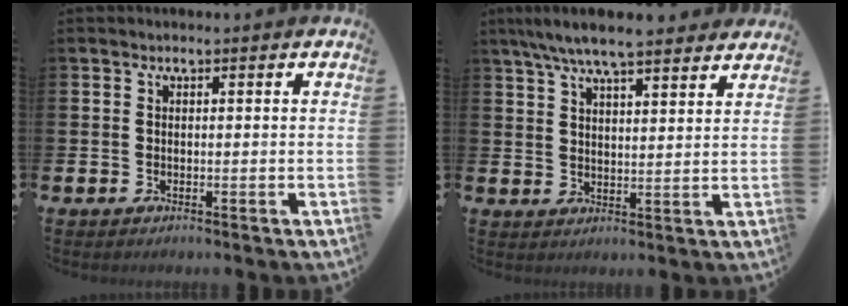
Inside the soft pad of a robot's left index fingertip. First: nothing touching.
{"total": 7.3, "force": [6.7, 0.9, 2.8], "torque": [-0.072, -0.024, 0.122]}